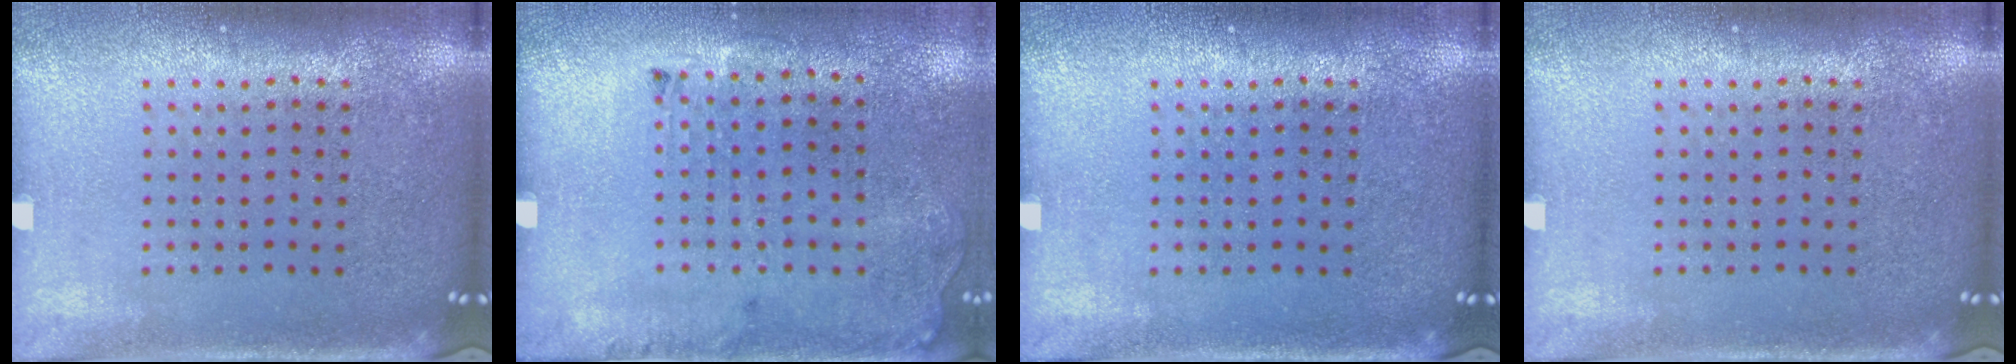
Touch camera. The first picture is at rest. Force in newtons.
{"total": 1.9, "press": 1.3, "slide": 1.4}
{"total": 0.0}
{"total": 0.0}